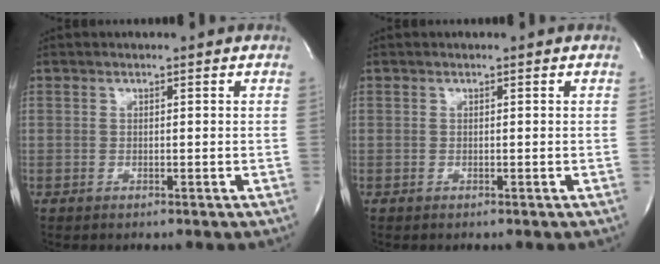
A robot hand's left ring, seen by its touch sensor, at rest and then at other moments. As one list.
[{"total": 0.0}]